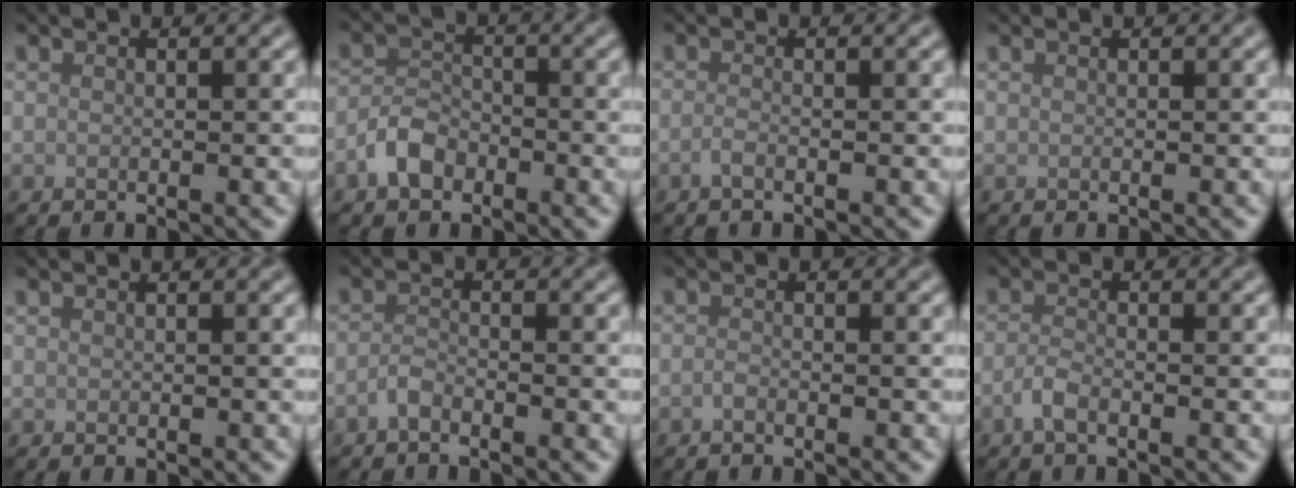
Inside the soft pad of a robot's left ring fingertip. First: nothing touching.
{"total": 2.9, "force": [-1.8, 1.8, 1.4], "torque": [-0.022, 0.009, -0.042]}
{"total": 1.0, "force": [-0.6, 0.3, 0.7], "torque": [-0.013, 0.000, -0.014]}
{"total": 0.0}
{"total": 0.0}
{"total": 1.3, "force": [-1.0, 0.4, 0.7], "torque": [-0.015, 0.002, -0.024]}
{"total": 0.6, "force": [-0.5, 0.2, 0.4], "torque": [-0.008, -0.001, -0.011]}
{"total": 1.6, "force": [-1.0, 0.5, 1.2], "torque": [-0.027, 0.001, -0.023]}